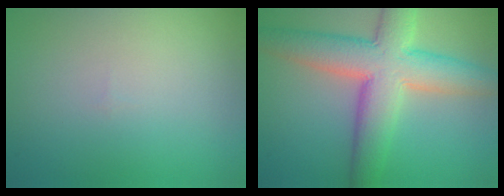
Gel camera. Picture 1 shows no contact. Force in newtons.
{"total": 9.2, "press": 9.1, "slide": 0.5}